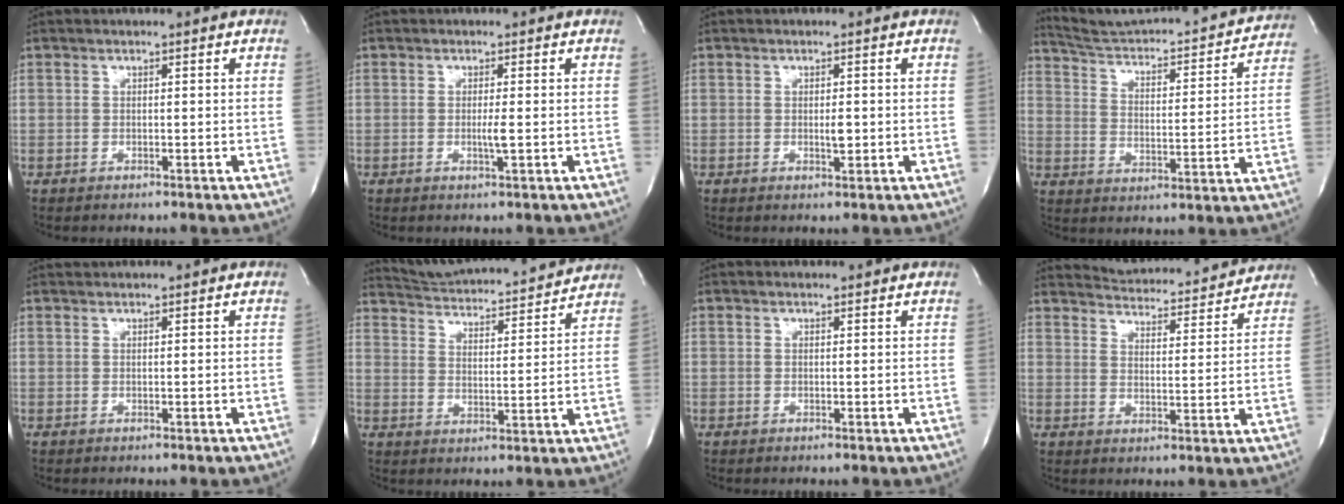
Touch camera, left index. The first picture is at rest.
{"total": 1.6, "force": [-0.4, -0.3, 1.5], "torque": [-0.032, -0.008, -0.008]}
{"total": 1.4, "force": [-0.3, 0.4, 1.3], "torque": [-0.021, -0.005, -0.004]}
{"total": 20.5, "force": [19.4, 2.4, 6.2], "torque": [-0.086, -0.037, 0.260]}
{"total": 0.8, "force": [0.8, -0.2, -0.2], "torque": [0.001, 0.012, 0.022]}
{"total": 17.4, "force": [16.7, 2.1, 4.5], "torque": [-0.070, -0.004, 0.236]}
{"total": 0.7, "force": [0.6, 0.2, -0.2], "torque": [-0.009, 0.001, 0.008]}
{"total": 14.4, "force": [14.0, 1.9, 2.5], "torque": [-0.034, -0.008, 0.180]}